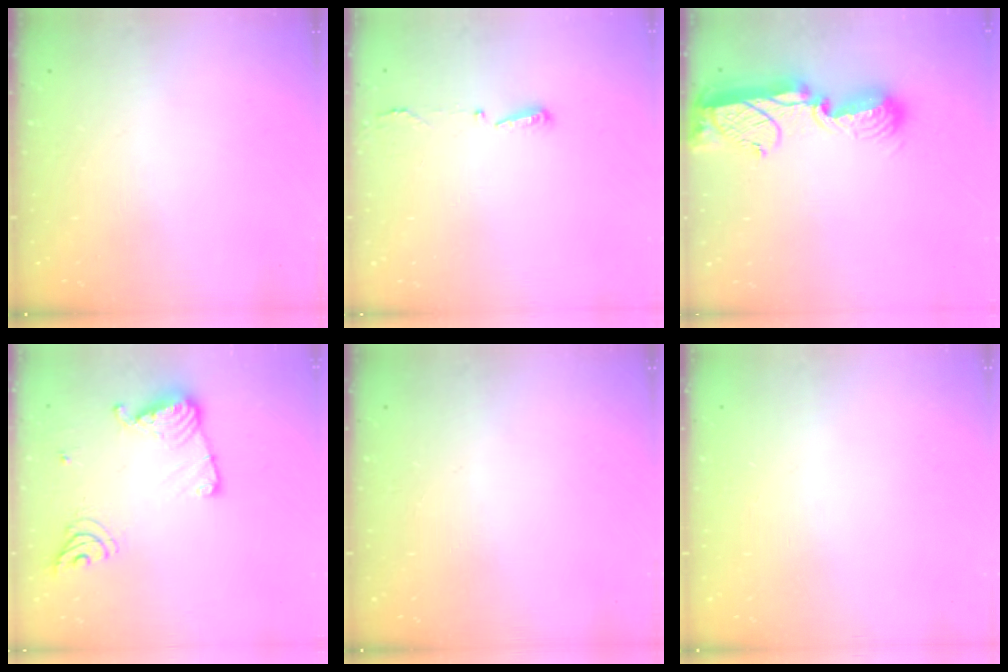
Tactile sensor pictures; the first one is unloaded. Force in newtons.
{"total": 2.9, "press": 2.8, "slide": 0.6}
{"total": 11.4, "press": 11.3, "slide": 1.5}
{"total": 13.2, "press": 13.2, "slide": 1.2}
{"total": 0.0}
{"total": 0.0}